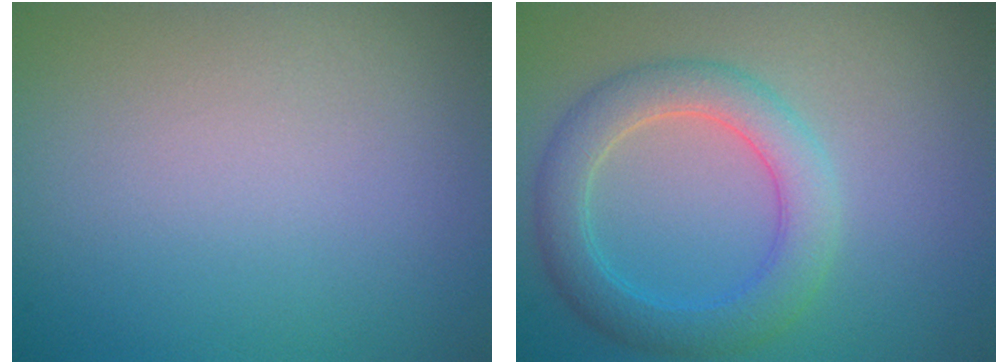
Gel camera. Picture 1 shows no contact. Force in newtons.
{"total": 4.4, "press": 4.4, "slide": 0.4}